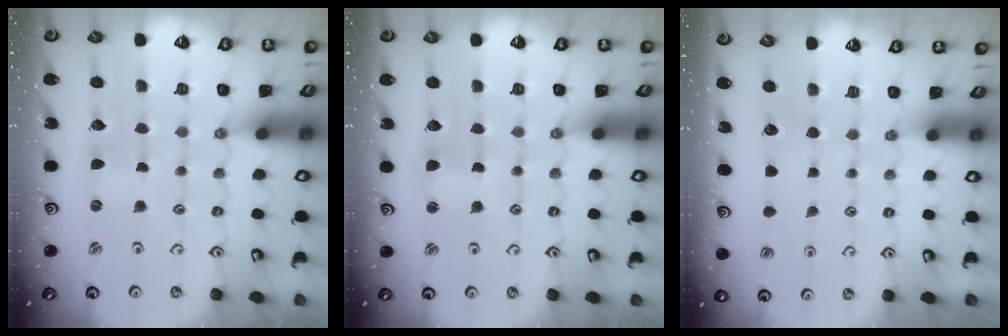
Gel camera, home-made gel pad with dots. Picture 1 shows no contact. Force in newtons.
{"total": 1.4, "press": 1.3, "slide": 0.3}
{"total": 0.0}